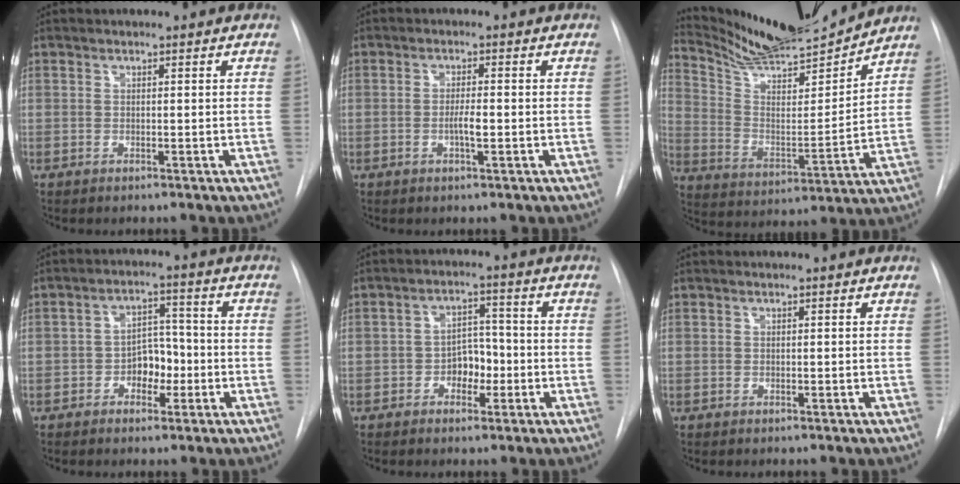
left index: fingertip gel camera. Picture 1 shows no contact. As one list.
[{"total": 2.4, "force": [-0.9, 0.2, 2.2], "torque": [-0.041, -0.003, -0.016]}, {"total": 16.1, "force": [15.4, 0.7, 4.7], "torque": [-0.090, -0.020, 0.258]}, {"total": 5.3, "force": [-2.1, 3.3, 3.6], "torque": [-0.051, 0.014, -0.034]}, {"total": 4.8, "force": [-2.0, 3.1, 3.1], "torque": [-0.044, 0.011, -0.032]}, {"total": 0.0}]